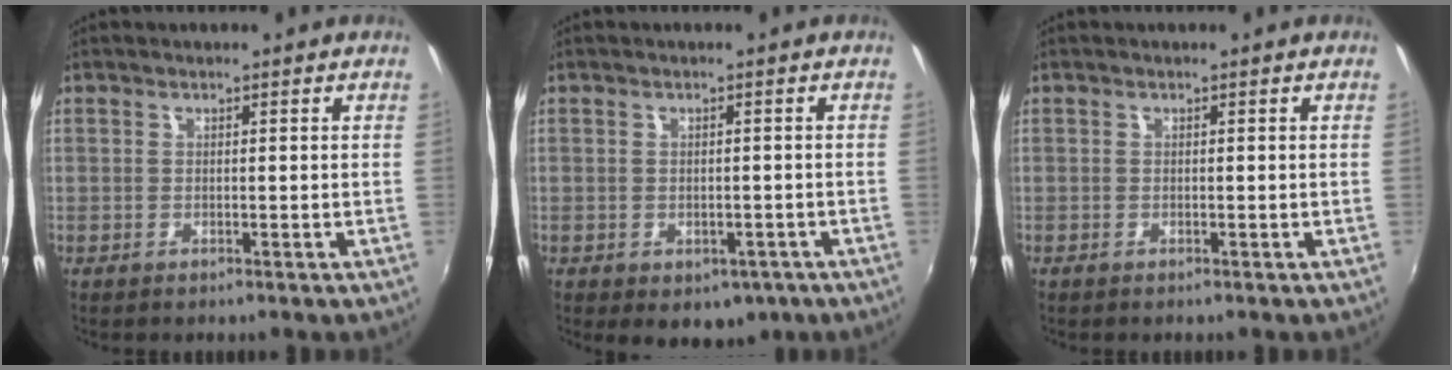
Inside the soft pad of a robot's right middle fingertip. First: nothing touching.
{"total": 6.1, "force": [-3.0, 4.2, 3.2], "torque": [-0.058, -0.019, -0.030]}
{"total": 0.0}